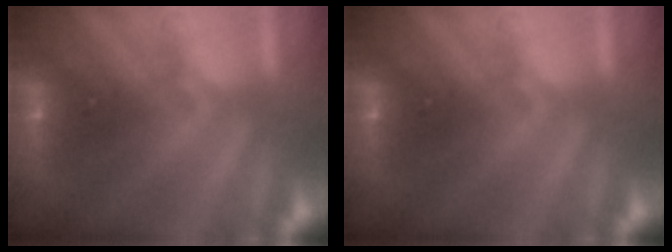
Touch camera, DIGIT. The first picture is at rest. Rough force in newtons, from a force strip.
{"total": 0.0}